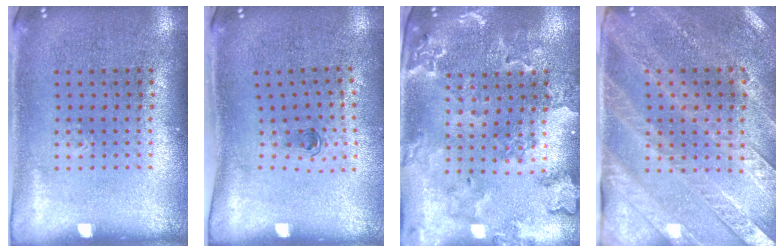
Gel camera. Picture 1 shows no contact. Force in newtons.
{"total": 0.6, "press": 0.3, "slide": 0.5}
{"total": 1.8, "press": 1.8, "slide": 0.3}
{"total": 2.9, "press": 2.7, "slide": 1.1}